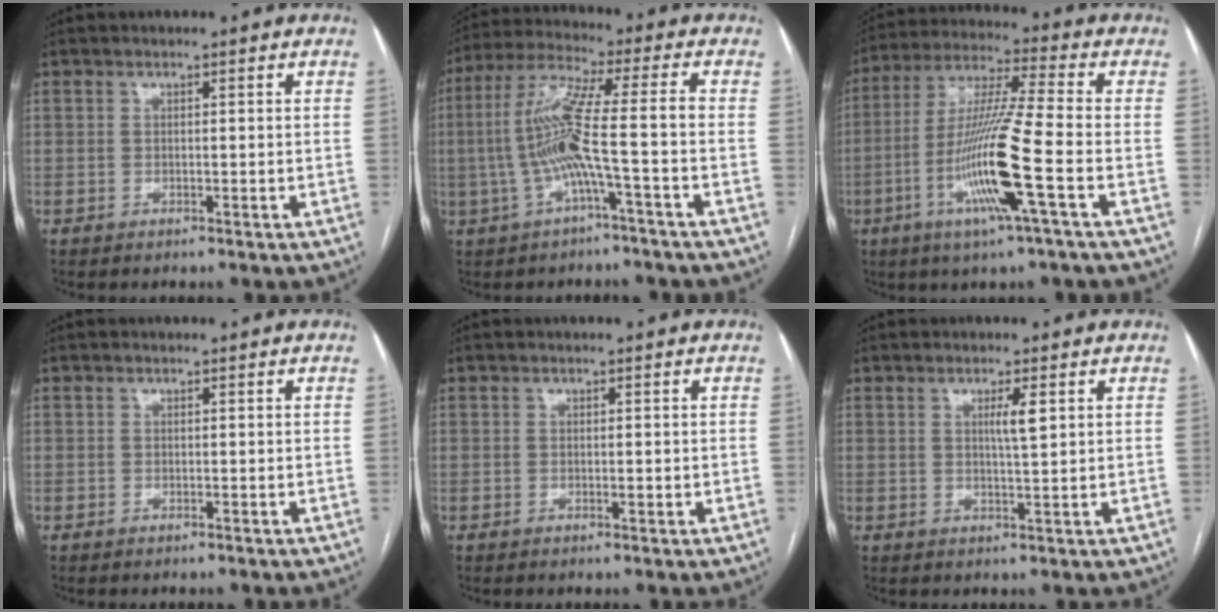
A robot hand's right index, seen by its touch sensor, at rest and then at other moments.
{"total": 10.5, "force": [-2.4, -0.4, 10.2], "torque": [-0.214, 0.021, -0.050]}
{"total": 14.6, "force": [-4.7, -0.9, 13.8], "torque": [-0.279, -0.013, -0.096]}
{"total": 0.0}
{"total": 0.9, "force": [-0.2, 0.2, 0.8], "torque": [-0.014, -0.001, -0.002]}
{"total": 2.7, "force": [0.9, 0.0, 2.5], "torque": [-0.045, -0.003, 0.016]}